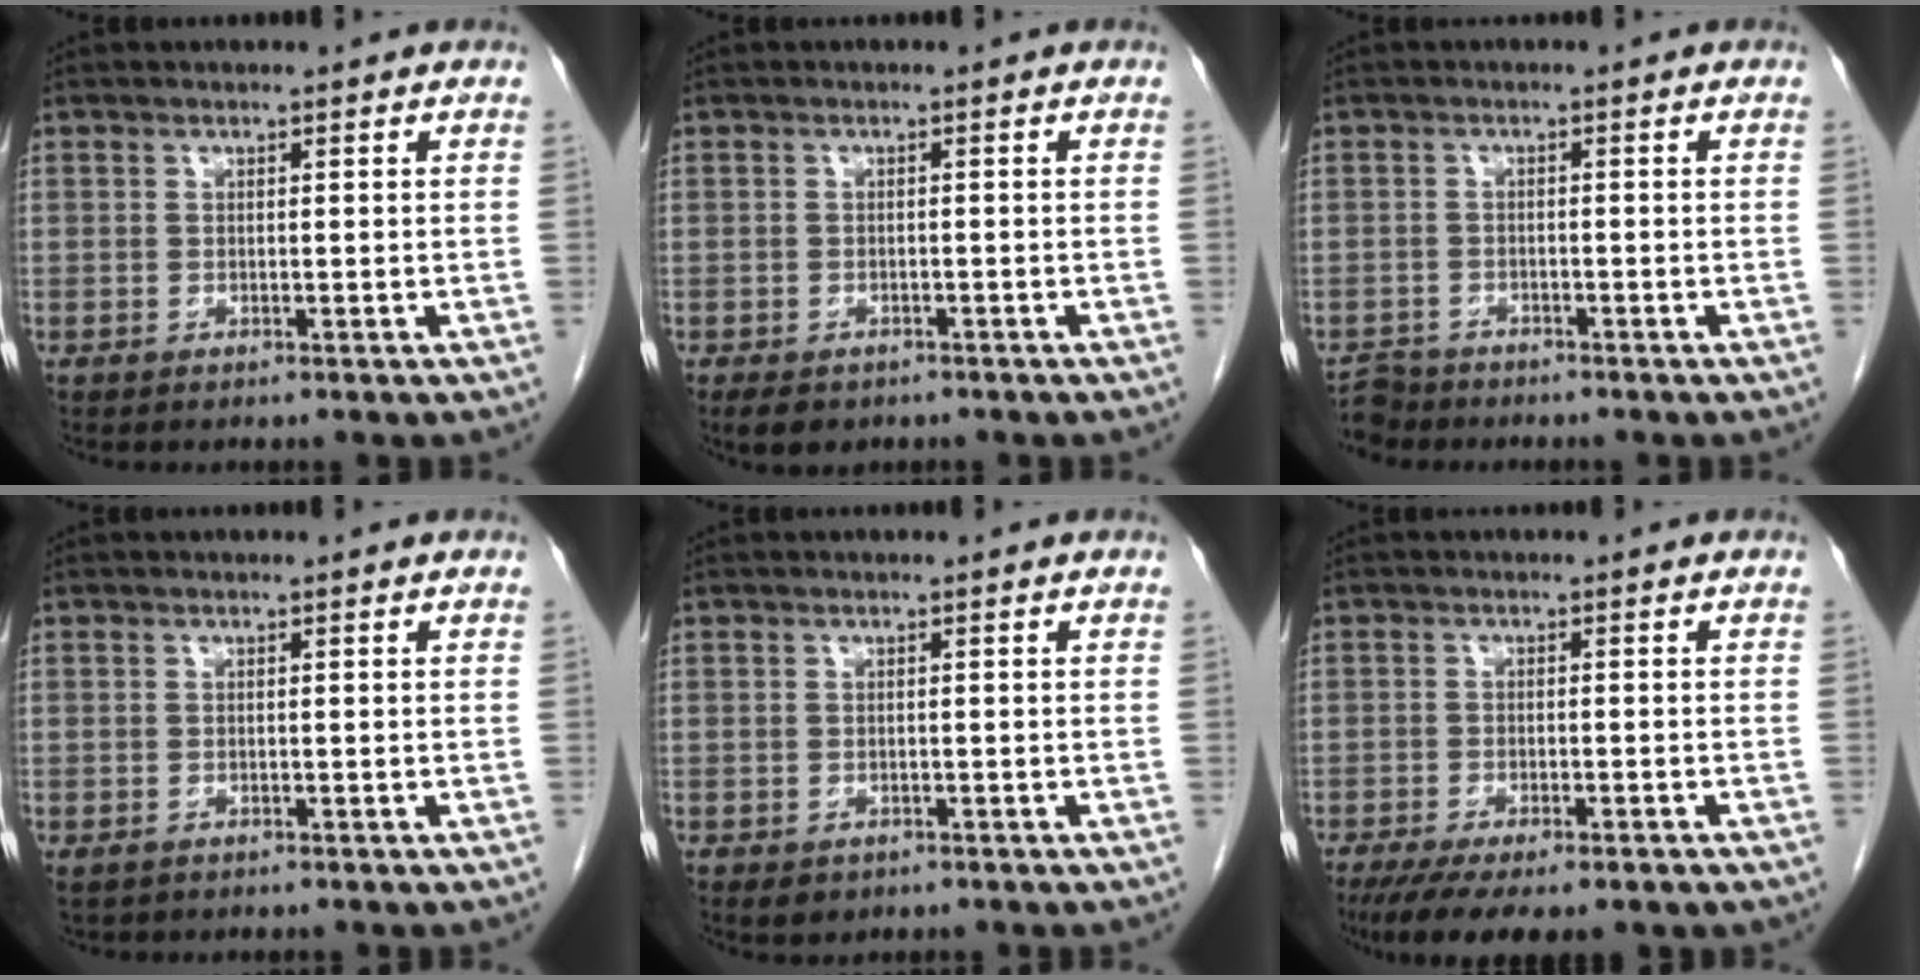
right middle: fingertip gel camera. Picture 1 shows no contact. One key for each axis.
{"total": 4.4, "fx": -3.2, "fy": 2.4, "fz": 1.8, "tx": -0.023, "ty": -0.003, "tz": -0.041}
{"total": 3.5, "fx": -3.3, "fy": 1.2, "fz": -0.4, "tx": 0.007, "ty": -0.006, "tz": -0.060}
{"total": 1.0, "fx": -0.6, "fy": 0.8, "fz": 0.4, "tx": -0.009, "ty": 0.001, "tz": -0.004}
{"total": 1.8, "fx": -1.0, "fy": 1.4, "fz": 0.6, "tx": -0.007, "ty": 0.001, "tz": -0.005}
{"total": 12.0, "fx": -8.6, "fy": 3.9, "fz": 7.4, "tx": -0.125, "ty": -0.017, "tz": -0.123}